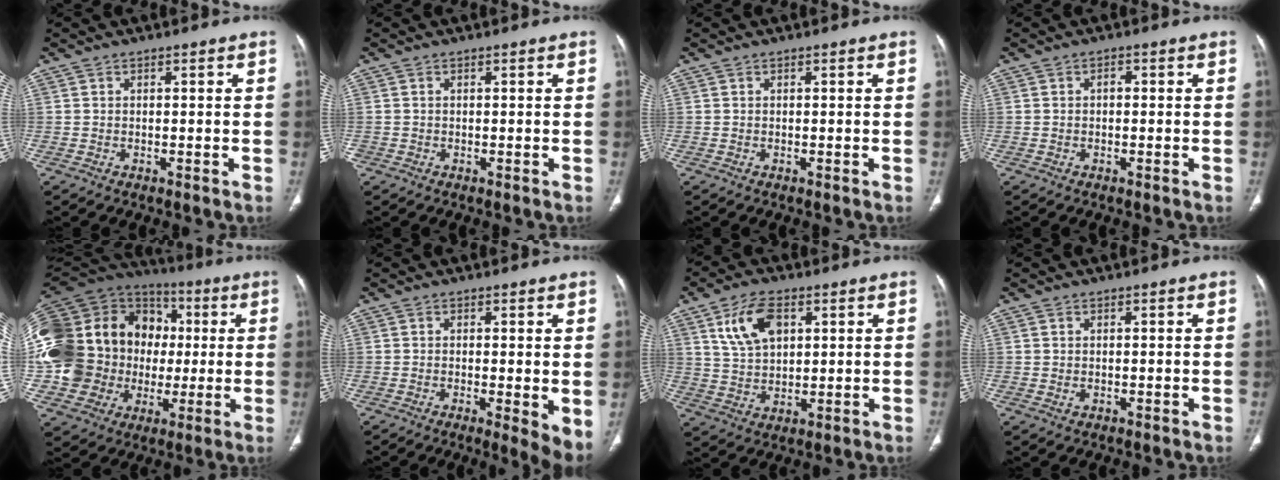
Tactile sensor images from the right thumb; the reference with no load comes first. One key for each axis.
{"total": 0.0}
{"total": 0.0}
{"total": 0.9, "fx": -0.1, "fy": 0.6, "fz": 0.7, "tx": -0.005, "ty": 0.003, "tz": -0.006}
{"total": 32.4, "fx": 1.3, "fy": 25.3, "fz": 20.2, "tx": -0.426, "ty": 0.056, "tz": 0.036}
{"total": 5.4, "fx": -0.5, "fy": 1.3, "fz": 5.2, "tx": -0.079, "ty": -0.018, "tz": -0.009}
{"total": 9.7, "fx": 4.0, "fy": 5.7, "fz": 6.8, "tx": -0.115, "ty": -0.009, "tz": 0.080}
{"total": 0.5, "fx": 0.1, "fy": 0.4, "fz": 0.4, "tx": -0.010, "ty": -0.003, "tz": 0.003}